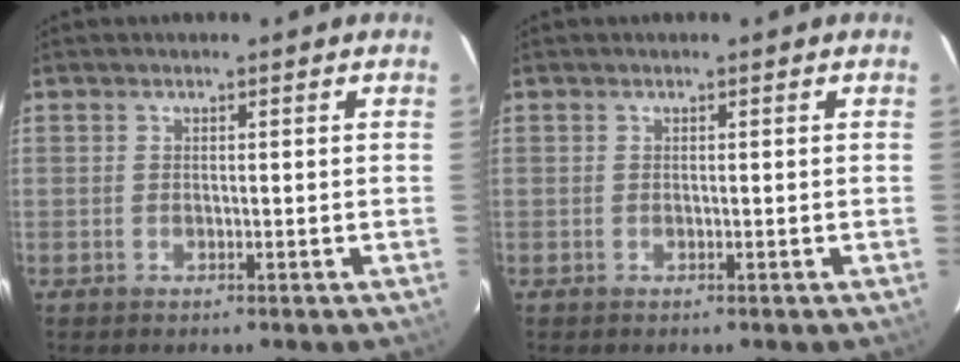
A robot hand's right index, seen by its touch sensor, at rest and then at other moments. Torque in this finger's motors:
{"motor_torque": [0.00, 0.00, 0.04, 0.00]}